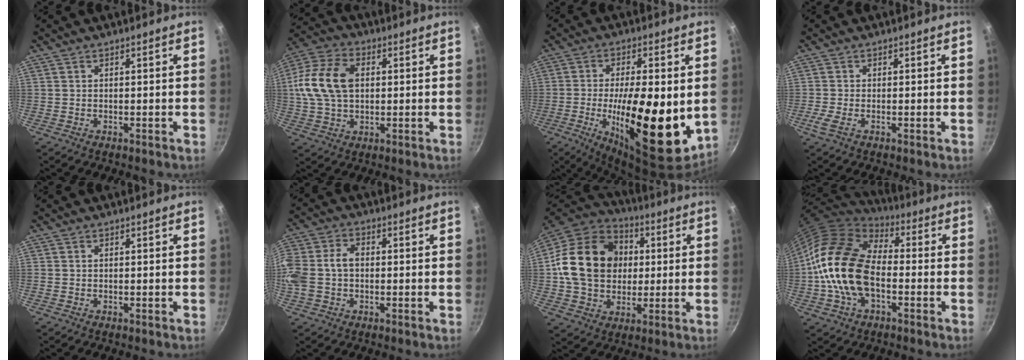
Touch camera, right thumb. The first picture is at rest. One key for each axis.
{"total": 14.4, "fx": 1.9, "fy": 9.7, "fz": 10.5, "tx": -0.191, "ty": 0.018, "tz": 0.024}
{"total": 20.8, "fx": -2.3, "fy": 7.1, "fz": 19.4, "tx": -0.298, "ty": -0.015, "tz": -0.035}
{"total": 2.0, "fx": -0.7, "fy": 0.7, "fz": 1.8, "tx": -0.047, "ty": -0.002, "tz": -0.018}
{"total": 0.0}
{"total": 10.7, "fx": -0.5, "fy": 7.8, "fz": 7.4, "tx": -0.156, "ty": 0.024, "tz": -0.018}
{"total": 21.2, "fx": 2.0, "fy": 16.9, "fz": 12.6, "tx": -0.194, "ty": 0.025, "tz": 0.030}
{"total": 18.9, "fx": -2.4, "fy": 12.0, "fz": 14.4, "tx": -0.242, "ty": 0.030, "tz": -0.058}